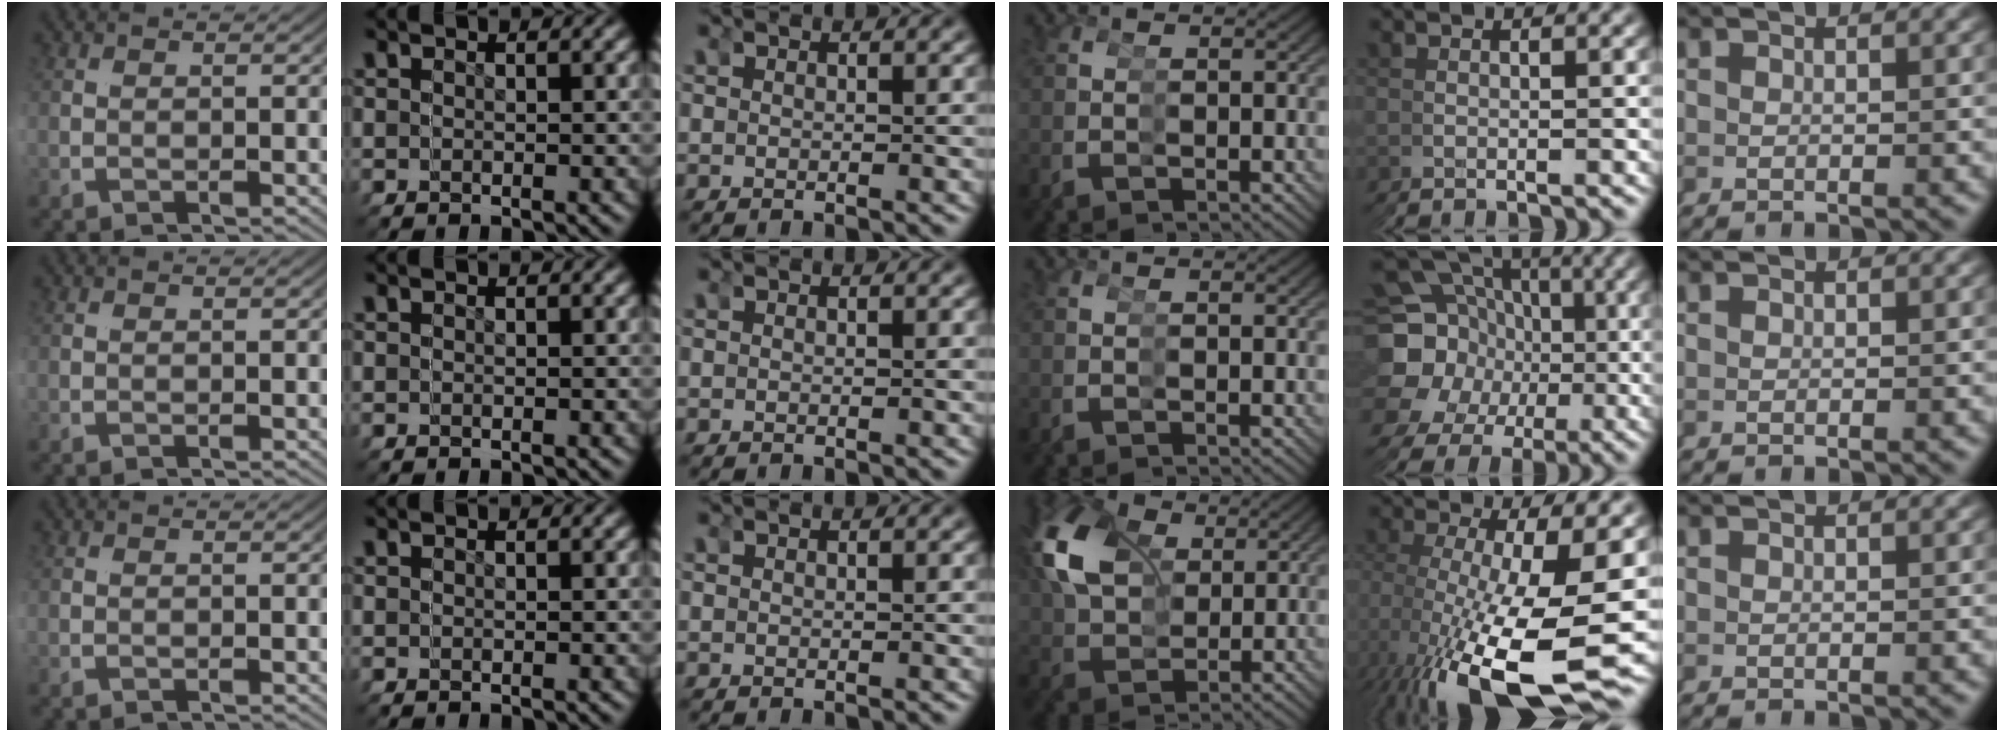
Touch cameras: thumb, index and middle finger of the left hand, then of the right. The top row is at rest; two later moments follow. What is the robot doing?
{"motion": "grasp_and_lifting", "object": "scissors"}